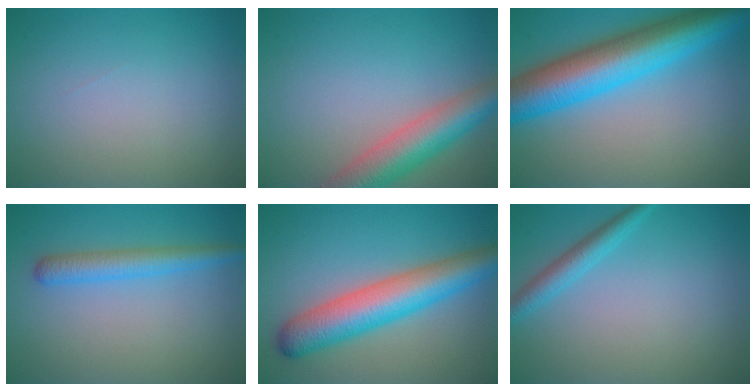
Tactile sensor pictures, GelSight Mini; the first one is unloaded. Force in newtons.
{"total": 6.7, "press": 6.7, "slide": 0.2}
{"total": 11.2, "press": 11.2, "slide": 0.2}
{"total": 3.0, "press": 3.0, "slide": 0.2}
{"total": 7.6, "press": 7.6, "slide": 0.2}
{"total": 2.2, "press": 2.2, "slide": 0.2}